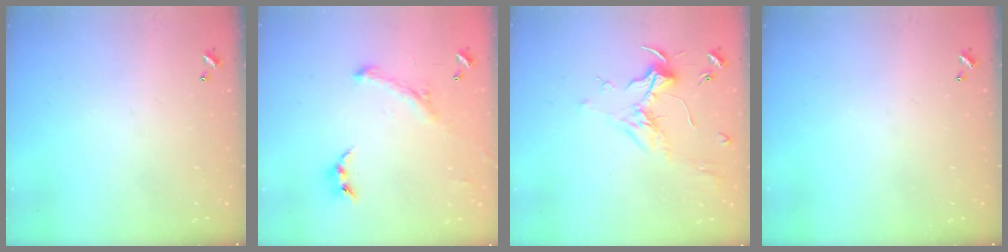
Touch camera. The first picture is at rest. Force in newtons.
{"total": 0.6, "press": 0.6, "slide": 0.1}
{"total": 1.9, "press": 1.7, "slide": 0.7}
{"total": 0.0}